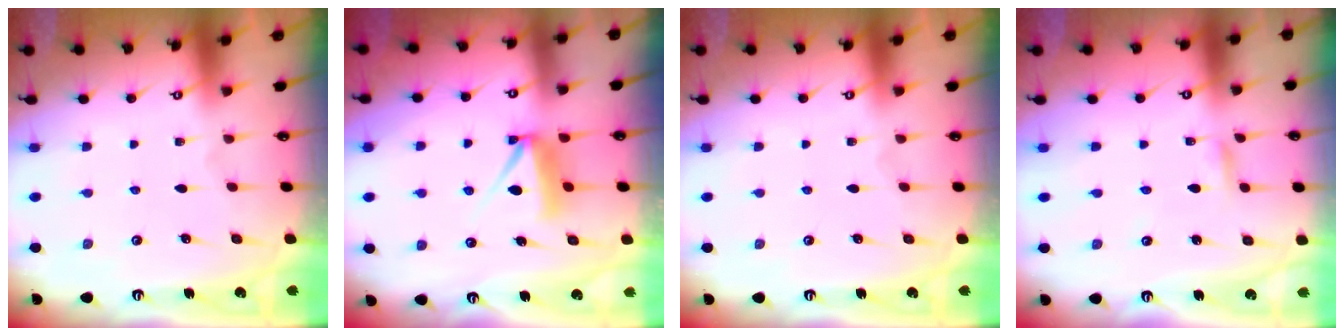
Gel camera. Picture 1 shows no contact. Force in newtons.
{"total": 7.4, "press": 7.4, "slide": 0.7}
{"total": 0.0}
{"total": 2.4, "press": 2.4, "slide": 0.1}